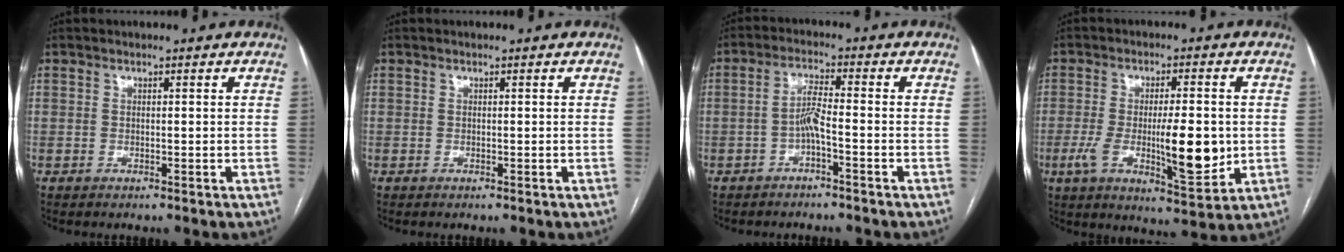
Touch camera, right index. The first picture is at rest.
{"total": 0.0}
{"total": 3.8, "force": [-1.5, 0.2, 3.4], "torque": [-0.070, 0.007, -0.030]}
{"total": 12.3, "force": [-1.7, 3.1, 11.8], "torque": [-0.202, -0.011, -0.021]}